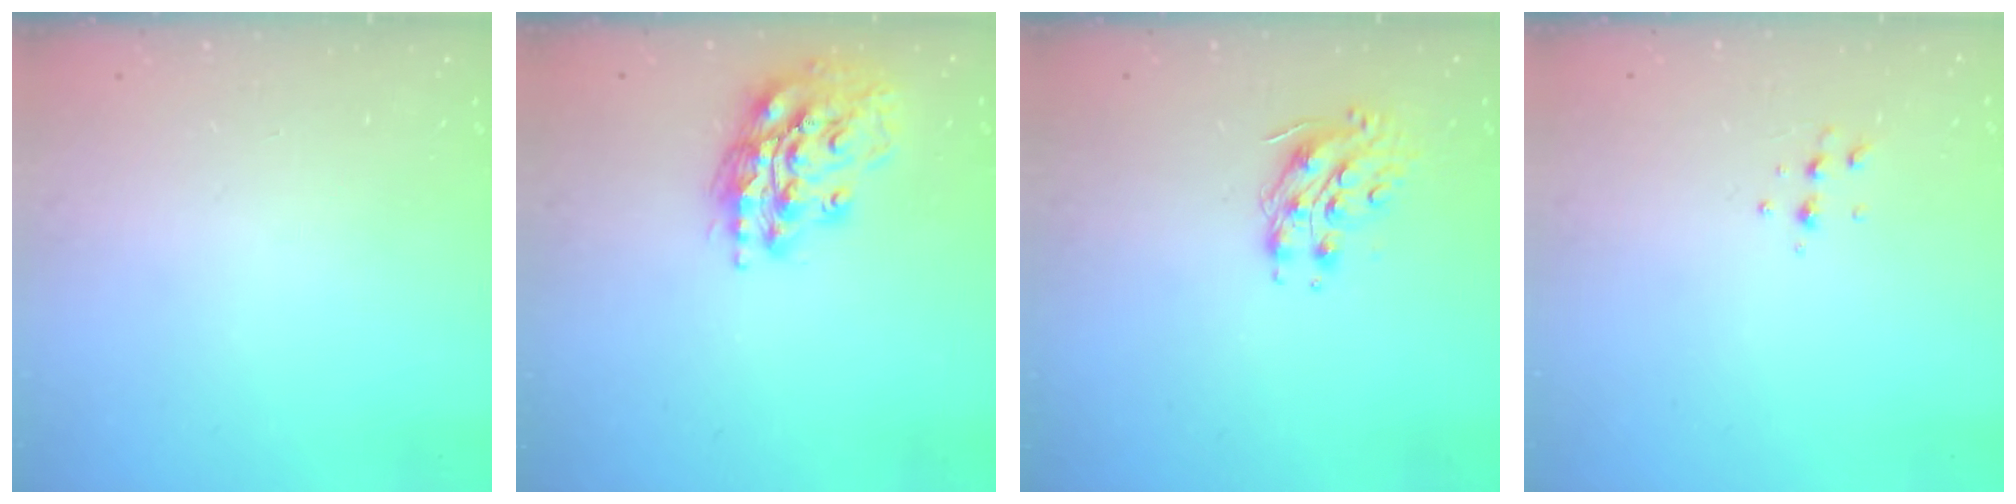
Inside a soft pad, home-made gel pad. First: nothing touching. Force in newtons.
{"total": 15.9, "press": 15.7, "slide": 2.2}
{"total": 8.4, "press": 8.4, "slide": 0.5}
{"total": 4.7, "press": 4.6, "slide": 1.0}